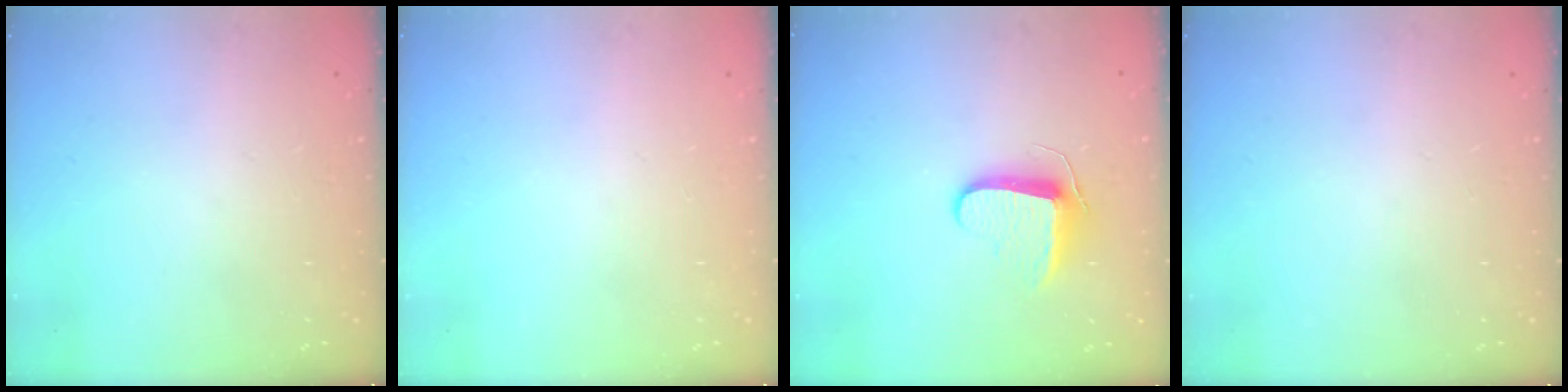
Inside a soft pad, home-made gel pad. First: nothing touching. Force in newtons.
{"total": 0.0}
{"total": 9.6, "press": 9.6, "slide": 0.8}
{"total": 0.0}